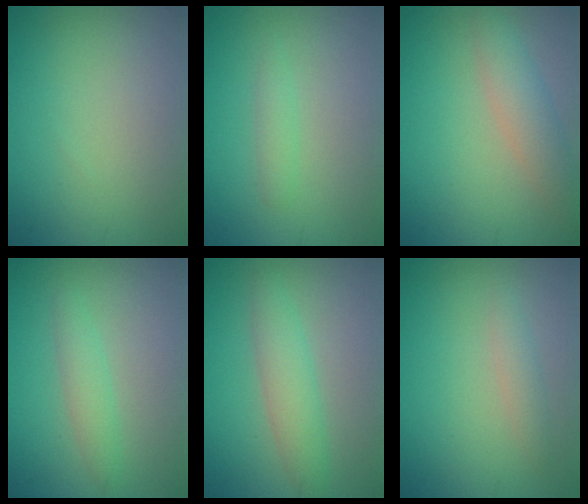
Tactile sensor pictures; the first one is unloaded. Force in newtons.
{"total": 1.1, "press": 1.1, "slide": 0.1}
{"total": 2.9, "press": 2.9, "slide": 0.2}
{"total": 1.9, "press": 1.9, "slide": 0.0}
{"total": 3.0, "press": 3.0, "slide": 0.1}
{"total": 1.3, "press": 1.3, "slide": 0.1}